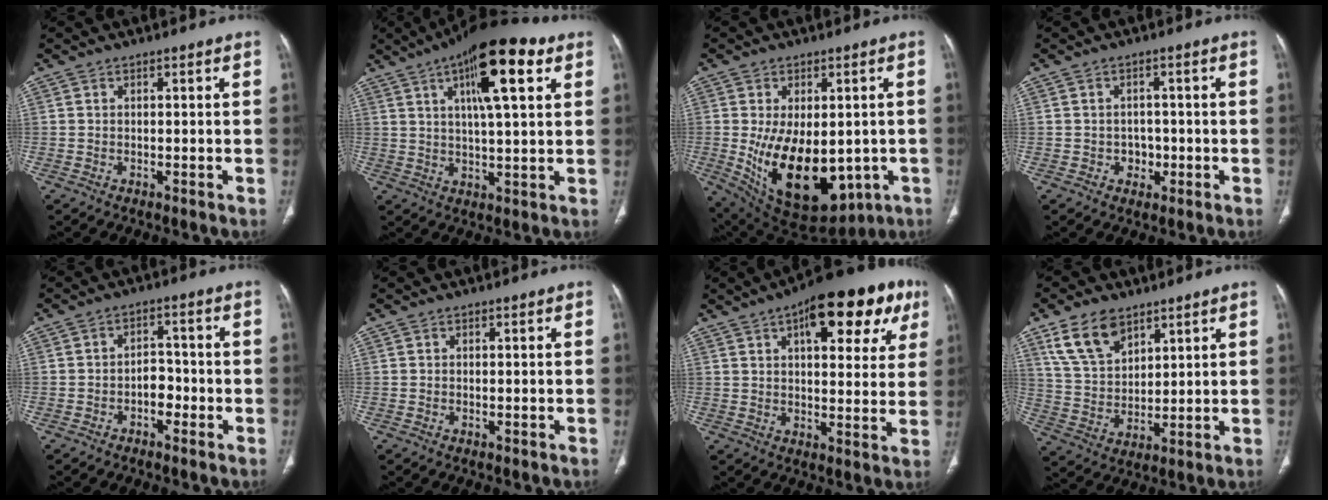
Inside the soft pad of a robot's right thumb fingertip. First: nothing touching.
{"total": 16.8, "force": [7.4, 4.8, 14.3], "torque": [-0.205, -0.009, 0.115]}
{"total": 19.6, "force": [-3.4, 11.4, 15.6], "torque": [-0.244, -0.020, -0.015]}
{"total": 3.0, "force": [-0.9, 2.6, 1.2], "torque": [0.005, 0.007, -0.012]}
{"total": 4.0, "force": [-1.8, 2.8, 2.3], "torque": [-0.012, 0.022, -0.035]}
{"total": 0.0}
{"total": 20.8, "force": [9.6, 8.6, 16.3], "torque": [-0.190, -0.003, 0.126]}
{"total": 10.8, "force": [6.7, 6.3, 5.6], "torque": [-0.090, -0.028, 0.140]}